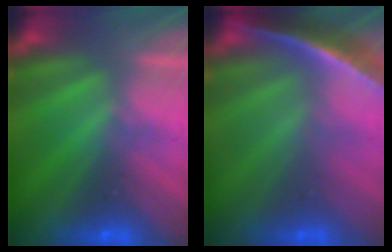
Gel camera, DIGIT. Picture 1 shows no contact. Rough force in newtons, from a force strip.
{"total": 1.7}